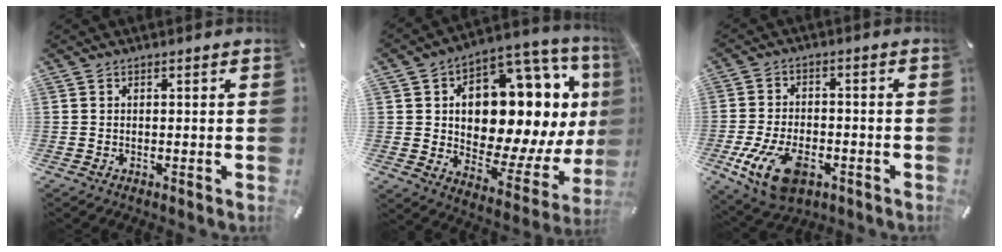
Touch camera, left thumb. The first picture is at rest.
{"total": 19.9, "force": [5.3, 12.2, 14.8], "torque": [-0.215, -0.058, 0.087]}
{"total": 12.7, "force": [-5.3, 7.5, 8.7], "torque": [-0.178, 0.012, -0.095]}